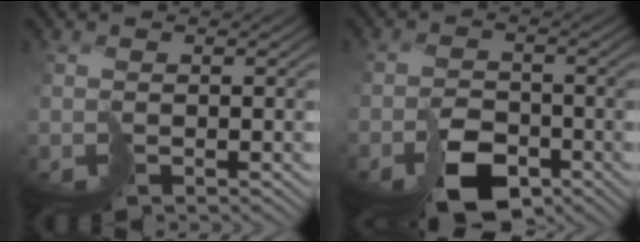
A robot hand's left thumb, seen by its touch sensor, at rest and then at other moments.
{"total": 5.2, "force": [-3.4, 2.9, 2.6], "torque": [-0.031, -0.001, -0.058]}